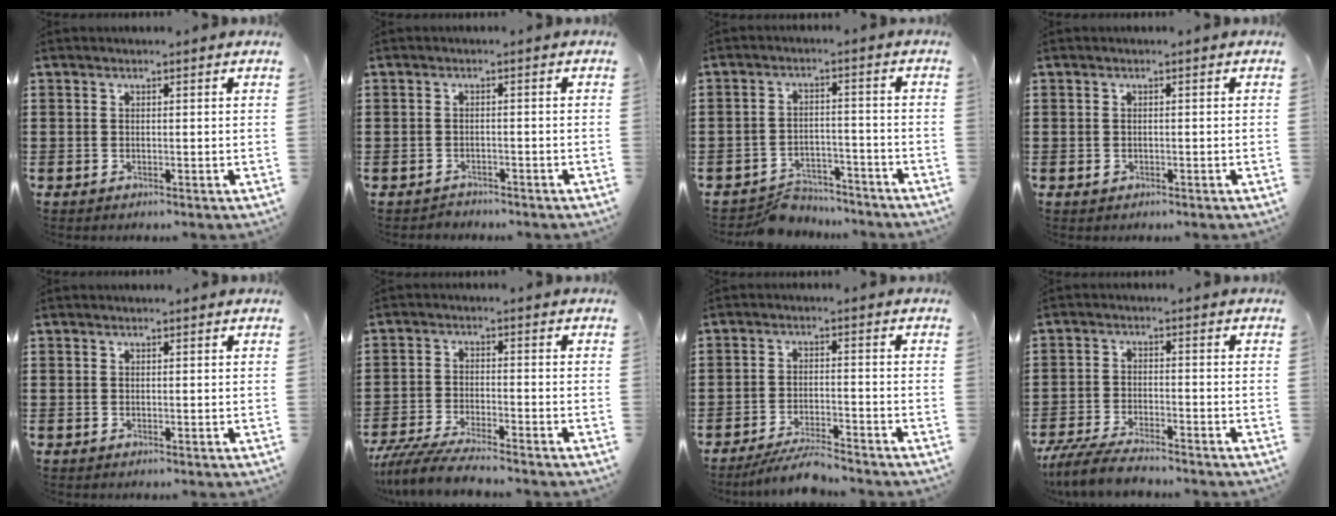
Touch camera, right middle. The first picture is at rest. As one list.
[{"total": 1.5, "force": [-1.4, 0.4, -0.3], "torque": [0.000, 0.003, -0.034]}, {"total": 4.7, "force": [-4.6, 1.1, 0.1], "torque": [-0.006, 0.009, -0.094]}, {"total": 0.7, "force": [-0.3, 0.5, 0.3], "torque": [-0.007, 0.002, -0.007]}, {"total": 0.0}, {"total": 5.5, "force": [-5.2, 0.3, 2.0], "torque": [-0.052, -0.011, -0.104]}, {"total": 5.0, "force": [-4.7, 0.3, 1.8], "torque": [-0.035, -0.004, -0.091]}, {"total": 5.4, "force": [-4.9, 0.7, 2.1], "torque": [-0.054, -0.008, -0.099]}]